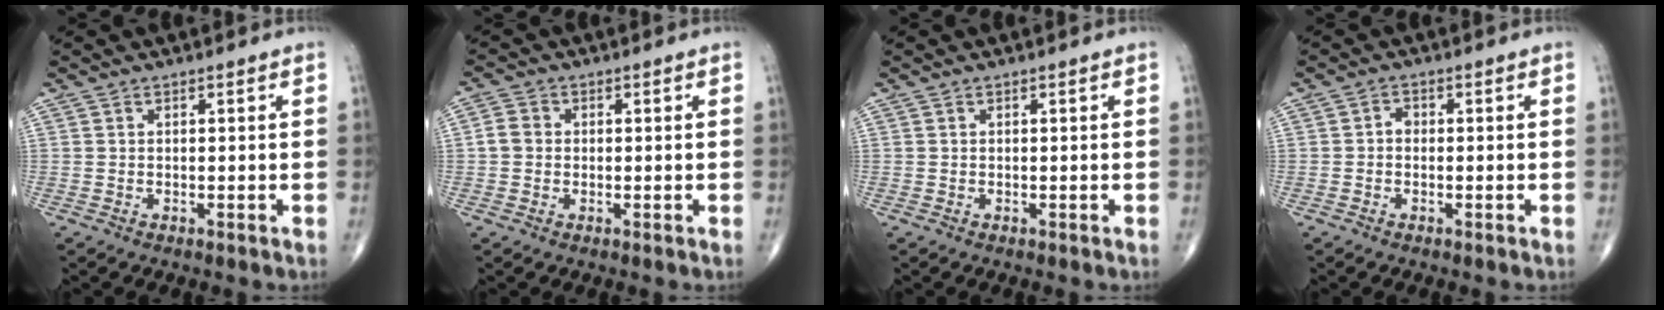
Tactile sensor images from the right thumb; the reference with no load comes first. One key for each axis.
{"total": 3.1, "fx": -0.1, "fy": 2.7, "fz": 1.5, "tx": -0.023, "ty": 0.009, "tz": -0.007}
{"total": 0.0}
{"total": 1.6, "fx": -0.2, "fy": 1.2, "fz": 0.9, "tx": -0.004, "ty": 0.005, "tz": -0.009}